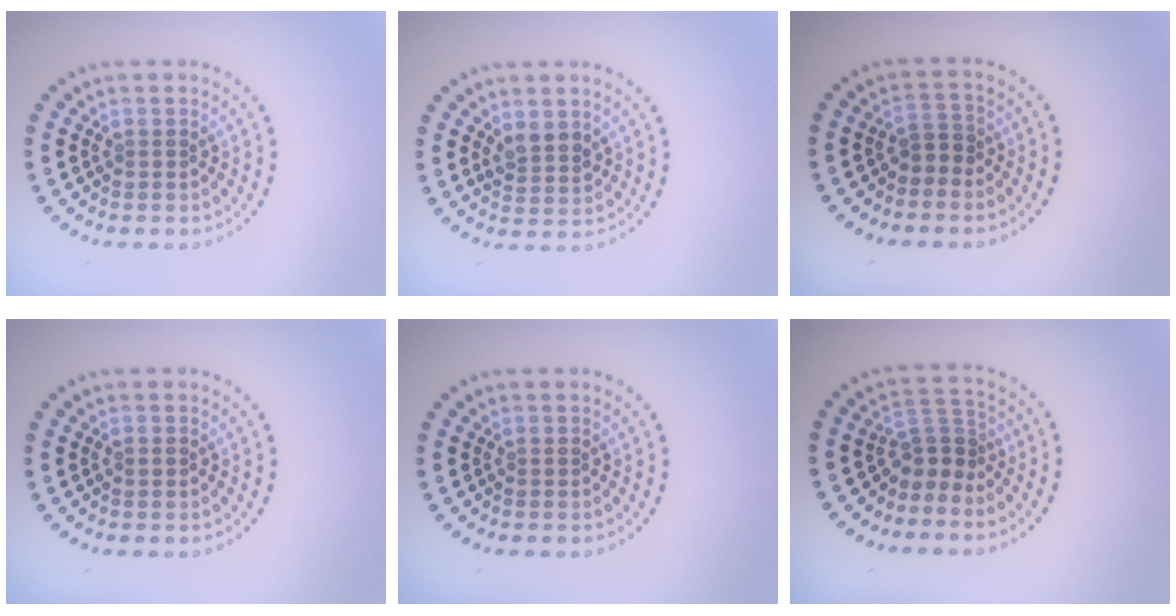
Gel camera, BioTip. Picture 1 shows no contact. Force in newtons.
{"total": 2.2, "press": 2.0, "slide": 0.8}
{"total": 1.6, "press": 1.4, "slide": 0.8}
{"total": 0.5, "press": 0.5, "slide": 0.1}
{"total": 0.0}
{"total": 2.8, "press": 1.8, "slide": 2.2}